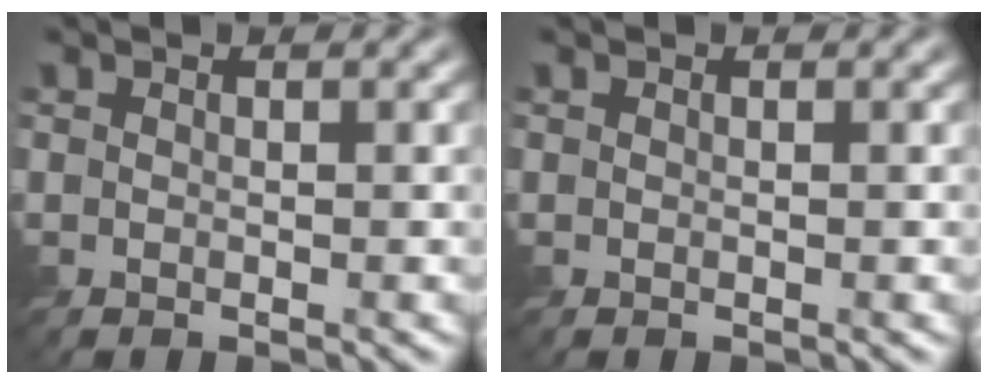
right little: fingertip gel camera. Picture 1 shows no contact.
{"total": 0.0}